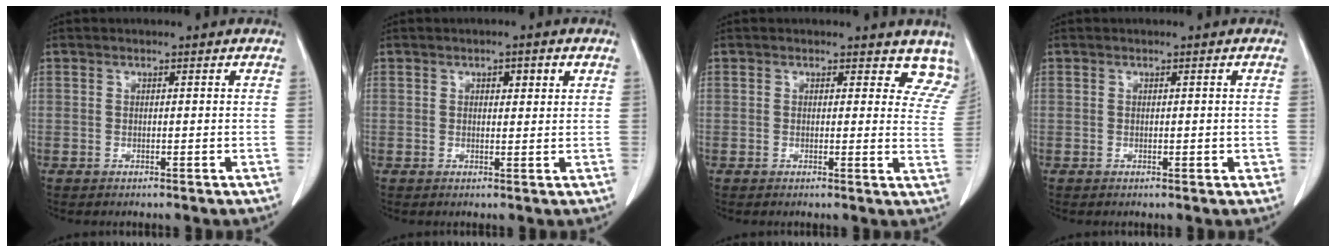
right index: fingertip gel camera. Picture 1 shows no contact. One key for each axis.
{"total": 2.6, "fx": 1.1, "fy": 1.0, "fz": 2.2, "tx": -0.032, "ty": 0.004, "tz": 0.014}
{"total": 6.3, "fx": 5.3, "fy": 3.1, "fz": 1.3, "tx": 0.024, "ty": -0.014, "tz": 0.023}
{"total": 1.7, "fx": -0.3, "fy": 0.9, "fz": 1.4, "tx": -0.016, "ty": 0.000, "tz": -0.003}